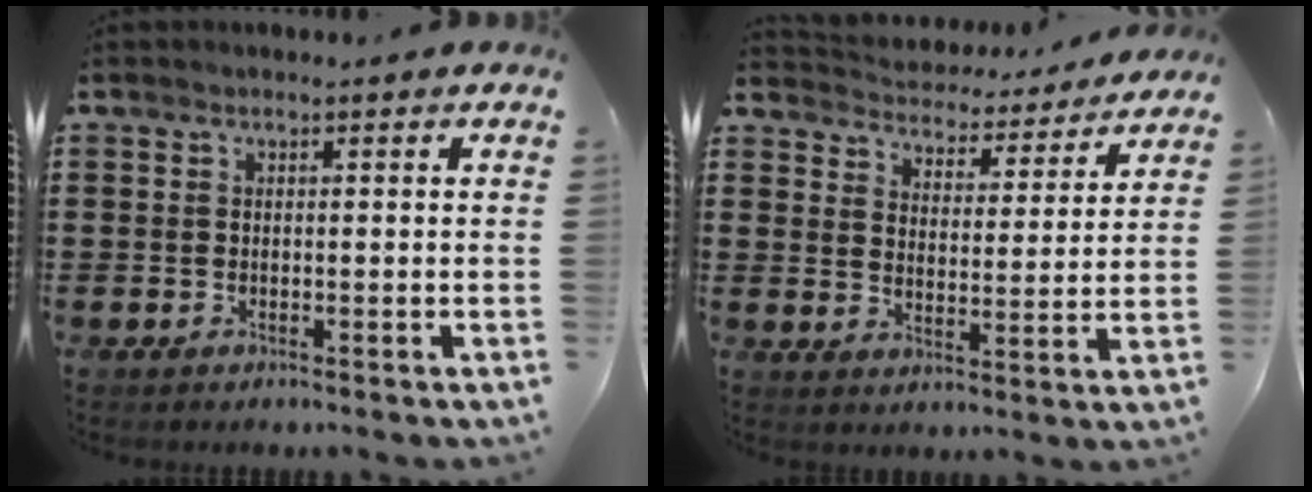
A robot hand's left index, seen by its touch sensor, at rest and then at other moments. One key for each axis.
{"total": 4.4, "fx": 4.4, "fy": 0.3, "fz": -0.1, "tx": -0.026, "ty": -0.038, "tz": 0.071}